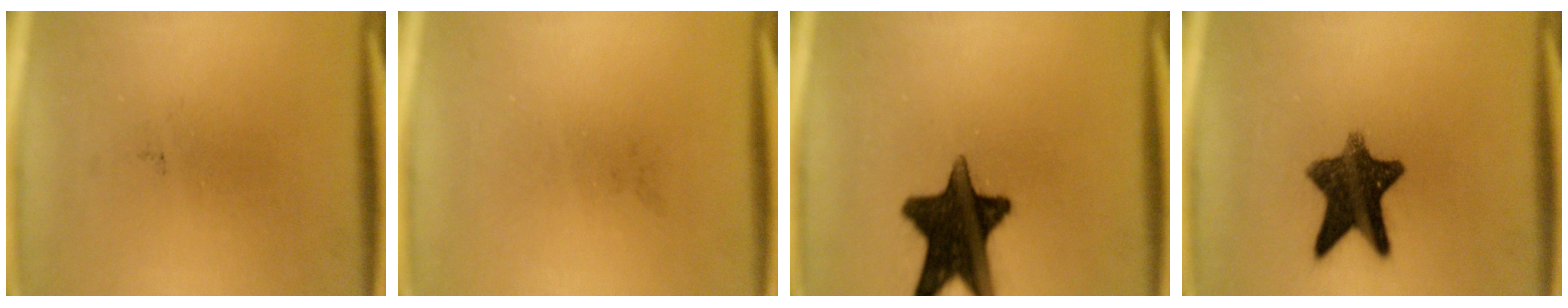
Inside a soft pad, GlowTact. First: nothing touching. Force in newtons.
{"total": 0.0}
{"total": 15.3}
{"total": 10.9}